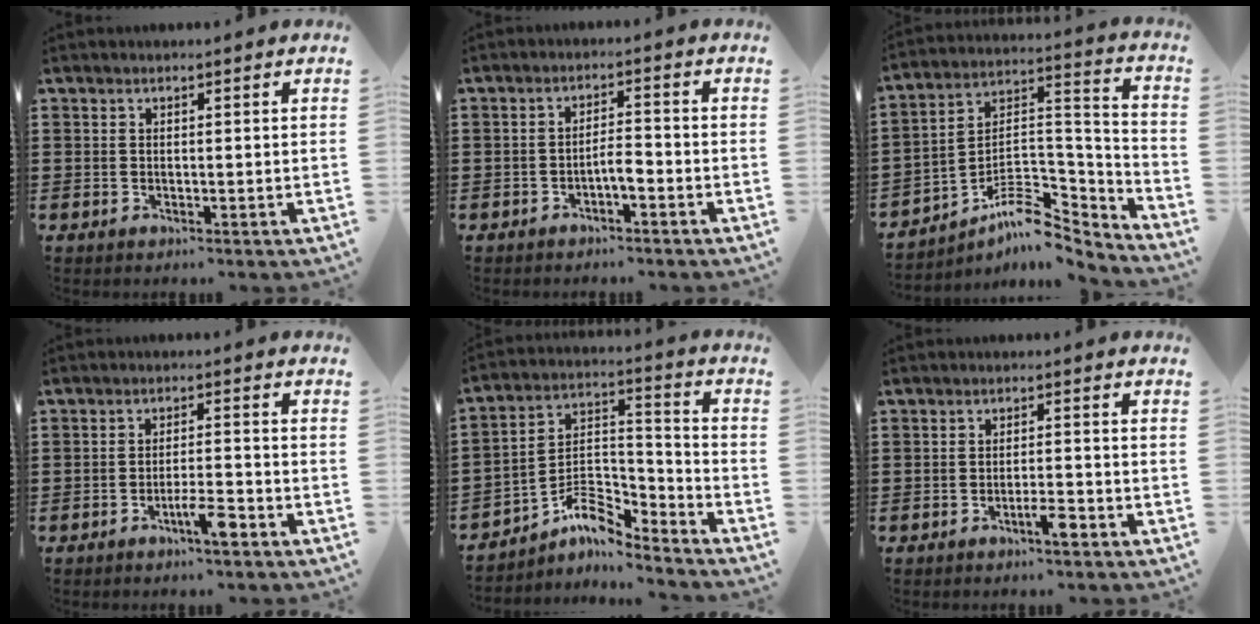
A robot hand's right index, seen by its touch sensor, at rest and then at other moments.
{"total": 2.7, "force": [-1.5, 0.6, 2.2], "torque": [-0.041, 0.006, -0.028]}
{"total": 8.5, "force": [-6.1, 3.7, 4.5], "torque": [-0.080, 0.000, -0.115]}
{"total": 4.7, "force": [-3.0, 0.5, 3.6], "torque": [-0.064, -0.002, -0.053]}
{"total": 7.5, "force": [-5.6, 2.9, 3.9], "torque": [-0.087, -0.005, -0.112]}
{"total": 3.3, "force": [-2.2, 0.4, 2.5], "torque": [-0.041, 0.004, -0.039]}